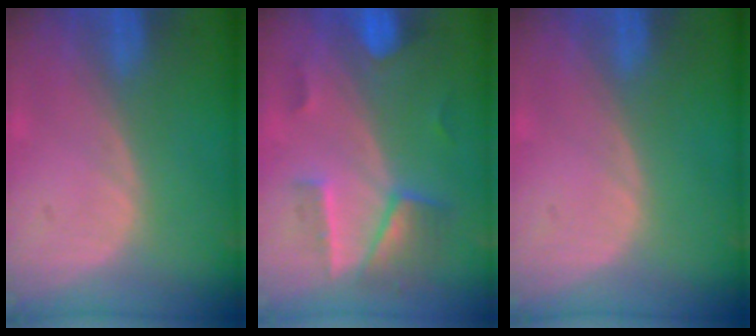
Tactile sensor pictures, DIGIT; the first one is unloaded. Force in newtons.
{"total": 6.9, "press": 6.4, "slide": 2.6}
{"total": 0.0}